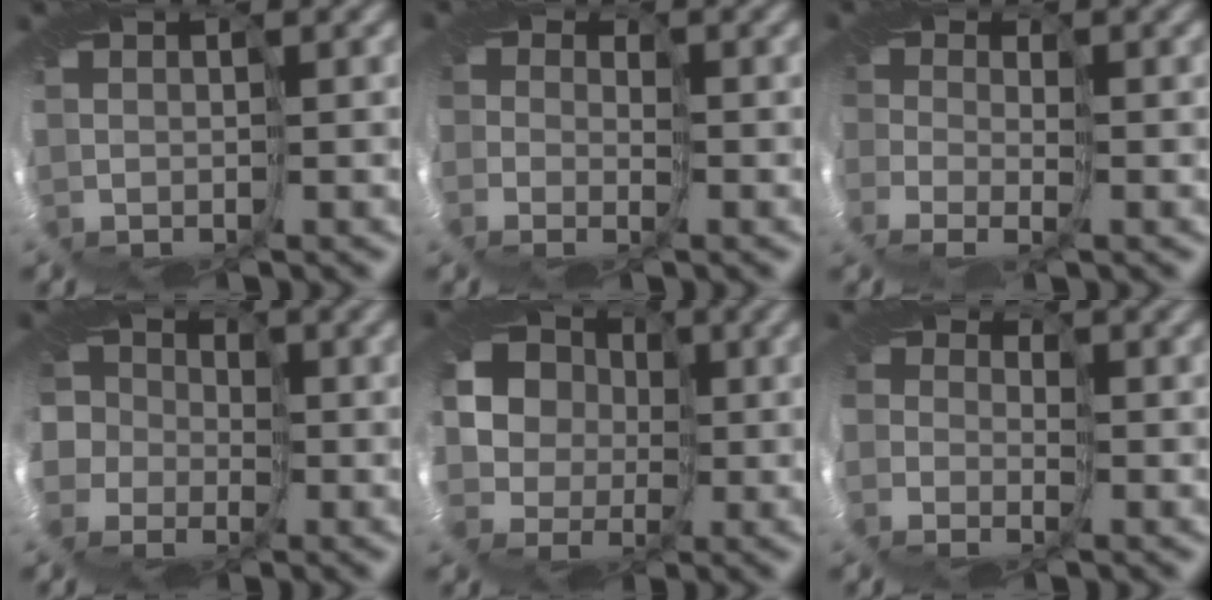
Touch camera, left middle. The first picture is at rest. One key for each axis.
{"total": 1.5, "fx": -1.1, "fy": 0.7, "fz": -0.7, "tx": 0.034, "ty": -0.021, "tz": -0.028}
{"total": 1.4, "fx": -1.4, "fy": 0.0, "fz": -0.2, "tx": 0.026, "ty": -0.024, "tz": -0.036}
{"total": 7.3, "fx": 1.2, "fy": 6.5, "fz": 3.0, "tx": -0.050, "ty": 0.010, "tz": -0.034}
{"total": 9.0, "fx": 0.1, "fy": 8.0, "fz": 4.1, "tx": -0.077, "ty": 0.007, "tz": -0.040}
{"total": 1.8, "fx": -1.0, "fy": 1.4, "fz": -0.3, "tx": 0.019, "ty": -0.016, "tz": -0.021}